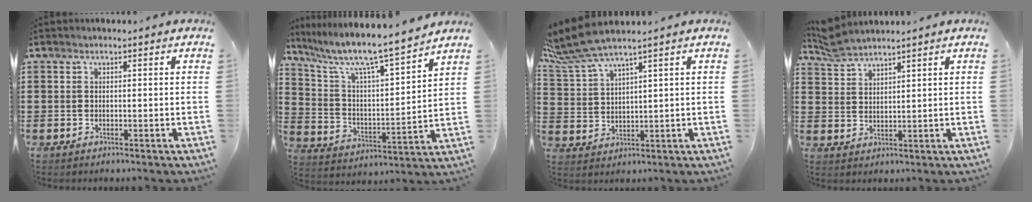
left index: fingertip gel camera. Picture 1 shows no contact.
{"total": 8.2, "force": [6.9, 0.7, 4.5], "torque": [-0.117, -0.053, 0.109]}
{"total": 6.6, "force": [5.1, 0.8, 4.0], "torque": [-0.112, -0.021, 0.088]}
{"total": 3.6, "force": [3.5, 0.3, 0.9], "torque": [-0.029, -0.004, 0.067]}